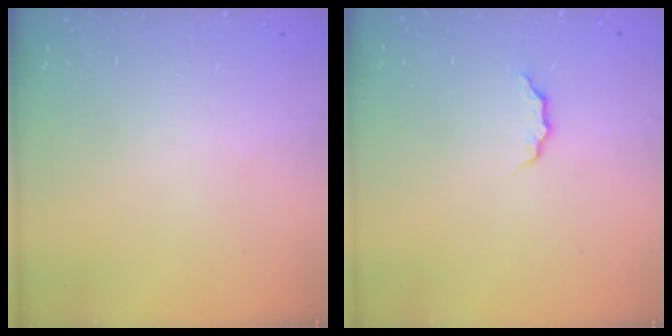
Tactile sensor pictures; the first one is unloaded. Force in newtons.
{"total": 3.4, "press": 3.4, "slide": 0.5}